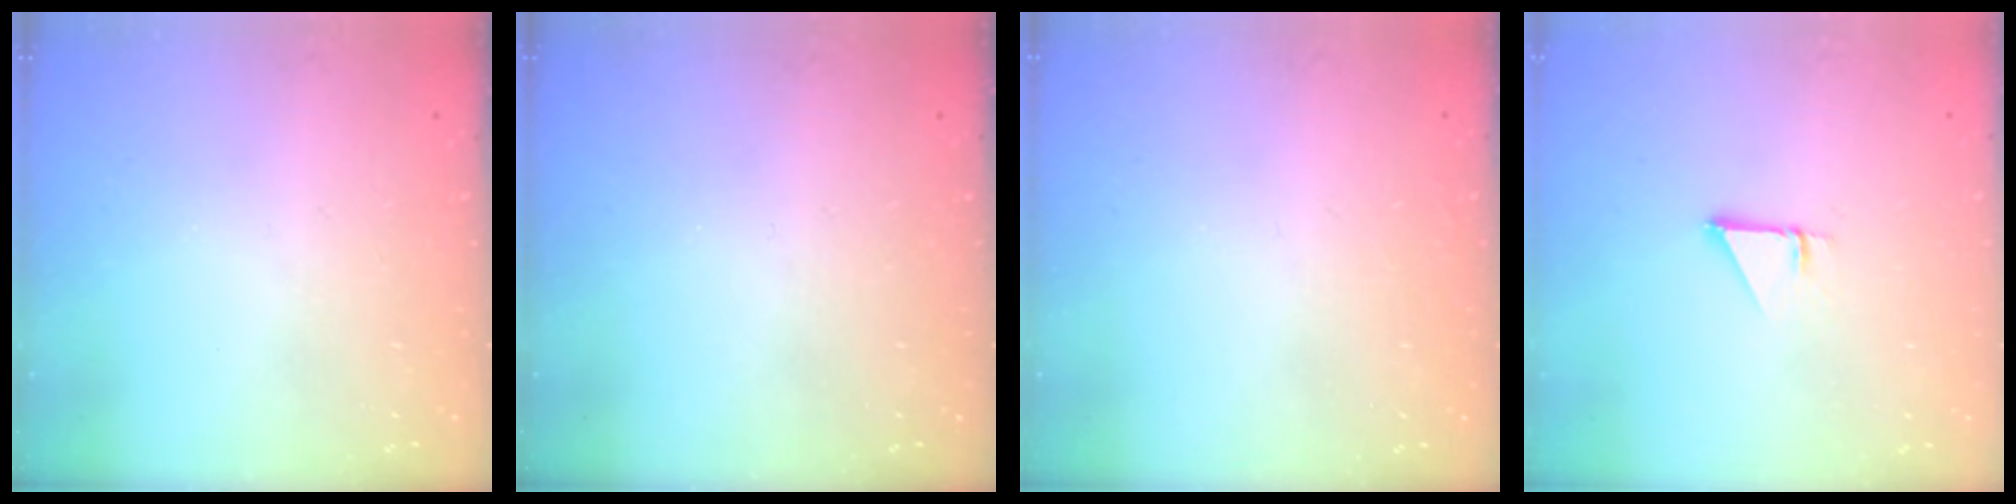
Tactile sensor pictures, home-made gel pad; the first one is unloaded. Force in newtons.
{"total": 0.0}
{"total": 1.5, "press": 1.5, "slide": 0.1}
{"total": 1.0, "press": 1.0, "slide": 0.1}